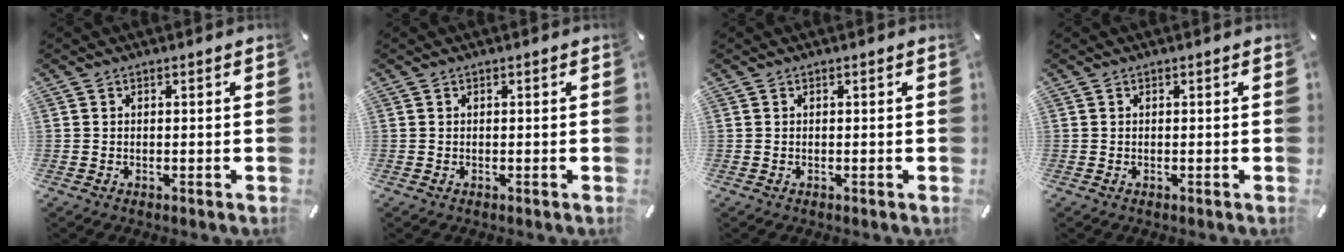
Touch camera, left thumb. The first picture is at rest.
{"total": 0.0}
{"total": 0.0}
{"total": 0.0}